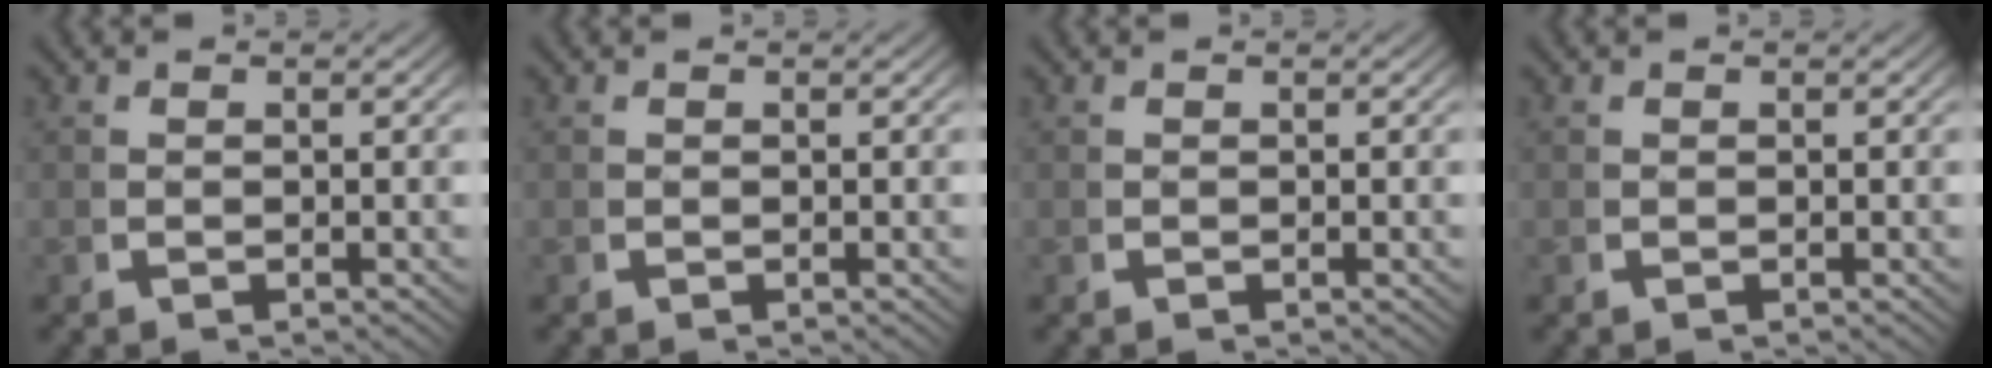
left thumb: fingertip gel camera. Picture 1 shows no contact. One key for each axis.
{"total": 0.0}
{"total": 0.0}
{"total": 0.0}